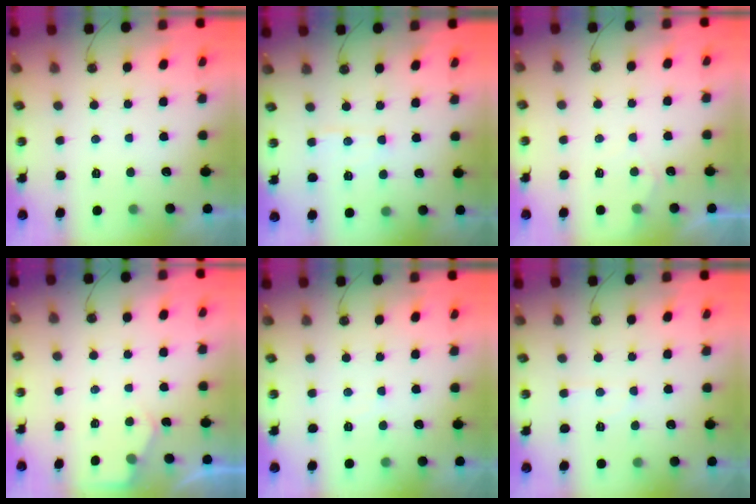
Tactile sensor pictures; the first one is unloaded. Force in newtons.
{"total": 6.2, "press": 6.2, "slide": 0.4}
{"total": 3.6, "press": 3.5, "slide": 0.4}
{"total": 3.7, "press": 3.7, "slide": 0.6}
{"total": 3.5, "press": 3.4, "slide": 0.6}
{"total": 6.1, "press": 6.0, "slide": 0.9}